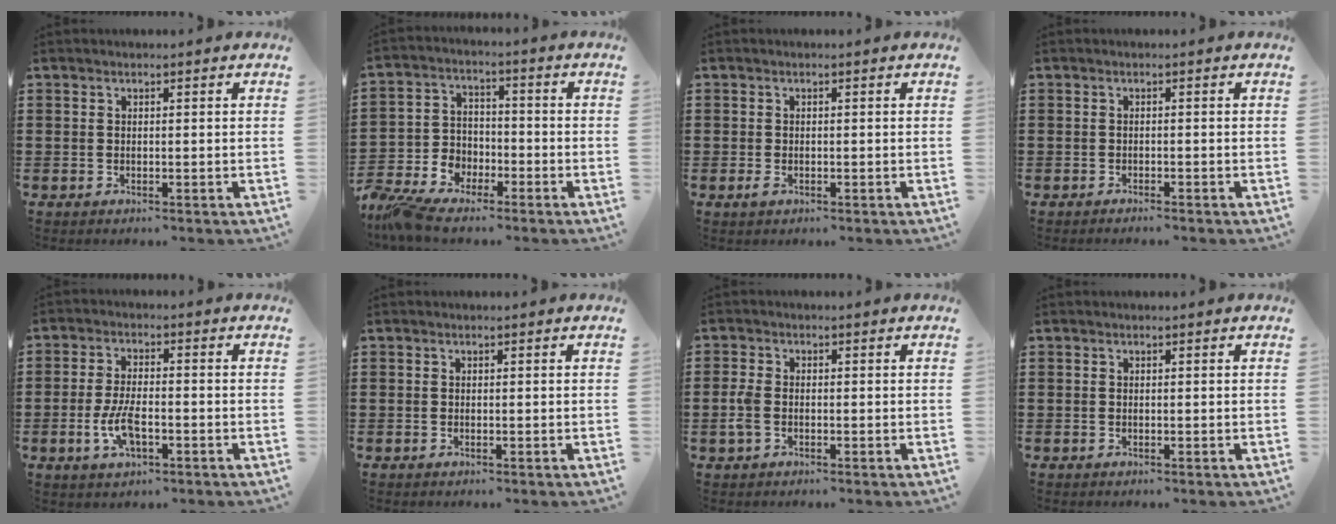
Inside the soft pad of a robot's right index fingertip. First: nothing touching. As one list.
[{"total": 6.4, "force": [-5.1, 3.3, 2.1], "torque": [-0.076, 0.001, -0.107]}, {"total": 1.0, "force": [-0.5, 0.6, 0.6], "torque": [-0.012, -0.002, -0.010]}, {"total": 0.8, "force": [-0.8, -0.1, 0.1], "torque": [-0.006, -0.003, -0.015]}, {"total": 6.0, "force": [-1.9, 2.5, 5.1], "torque": [-0.120, -0.004, -0.041]}, {"total": 0.0}, {"total": 2.9, "force": [-0.7, 1.6, 2.3], "torque": [-0.066, -0.006, -0.020]}, {"total": 0.0}]